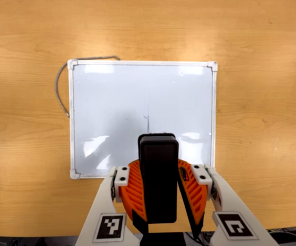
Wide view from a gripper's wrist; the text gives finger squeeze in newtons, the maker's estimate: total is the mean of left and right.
{"total": 10.5, "left": 9.9, "right": 11.2}